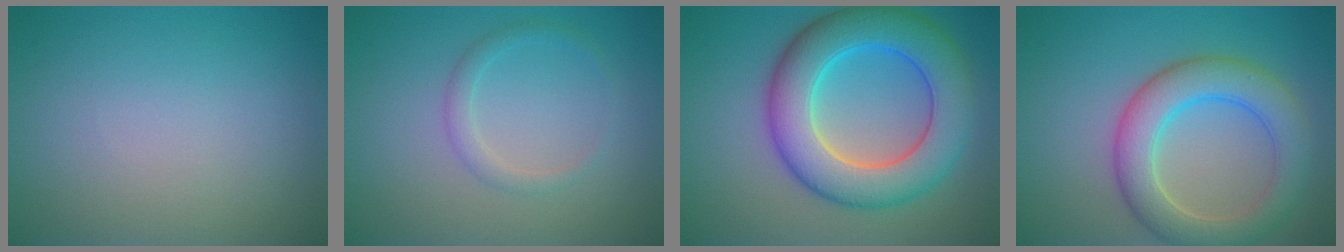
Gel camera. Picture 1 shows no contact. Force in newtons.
{"total": 1.5, "press": 1.5, "slide": 0.1}
{"total": 9.6, "press": 9.6, "slide": 0.3}
{"total": 6.1, "press": 6.1, "slide": 0.5}